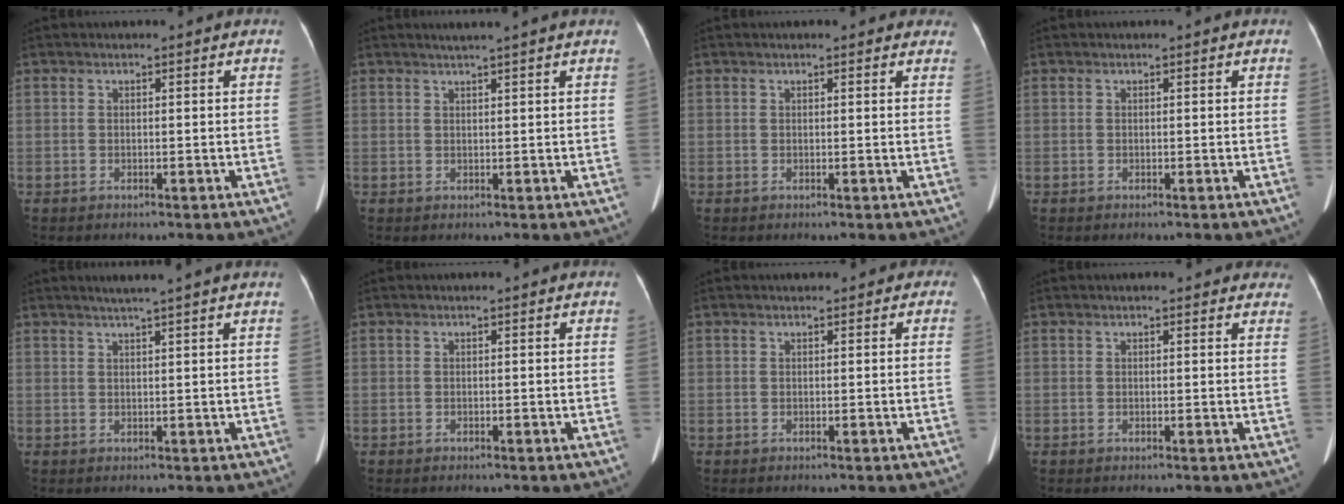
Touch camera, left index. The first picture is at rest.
{"total": 2.3, "force": [1.8, -0.7, 1.2], "torque": [-0.014, 0.006, 0.034]}
{"total": 5.2, "force": [4.4, 1.7, 2.3], "torque": [-0.013, 0.015, 0.038]}
{"total": 0.0}
{"total": 3.6, "force": [2.9, -1.0, 1.9], "torque": [-0.026, 0.008, 0.045]}
{"total": 0.0}
{"total": 1.1, "force": [0.6, 0.9, 0.3], "torque": [0.005, 0.011, 0.002]}
{"total": 6.5, "force": [5.7, 2.1, 2.5], "torque": [-0.012, 0.010, 0.050]}